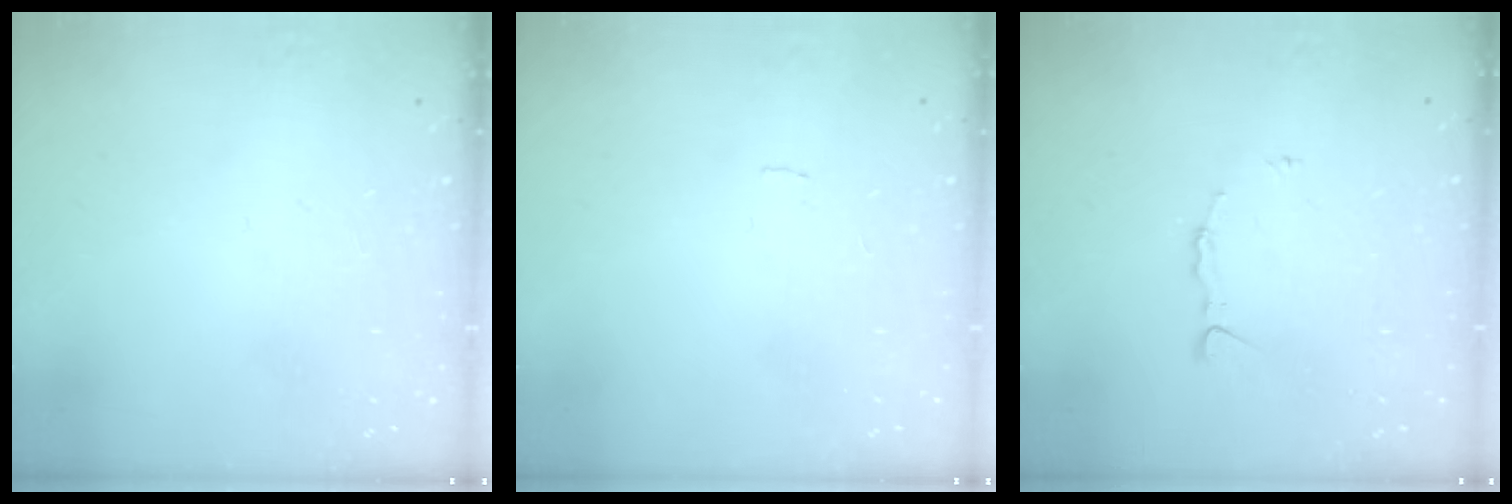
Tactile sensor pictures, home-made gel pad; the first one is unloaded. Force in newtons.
{"total": 0.6, "press": 0.5, "slide": 0.2}
{"total": 5.6, "press": 5.6, "slide": 0.4}